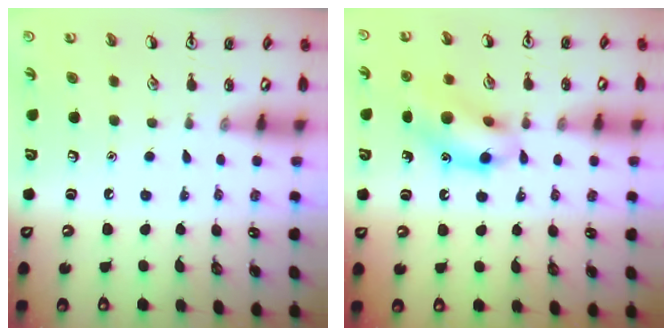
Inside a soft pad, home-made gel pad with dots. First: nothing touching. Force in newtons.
{"total": 13.0, "press": 12.7, "slide": 2.6}